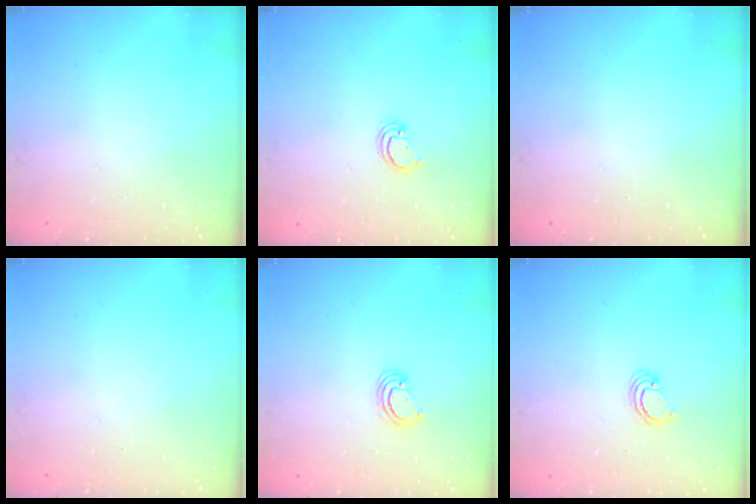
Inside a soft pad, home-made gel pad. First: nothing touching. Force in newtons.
{"total": 2.4, "press": 2.4, "slide": 0.2}
{"total": 0.0}
{"total": 0.0}
{"total": 2.4, "press": 2.4, "slide": 0.2}
{"total": 2.7, "press": 2.7, "slide": 0.2}